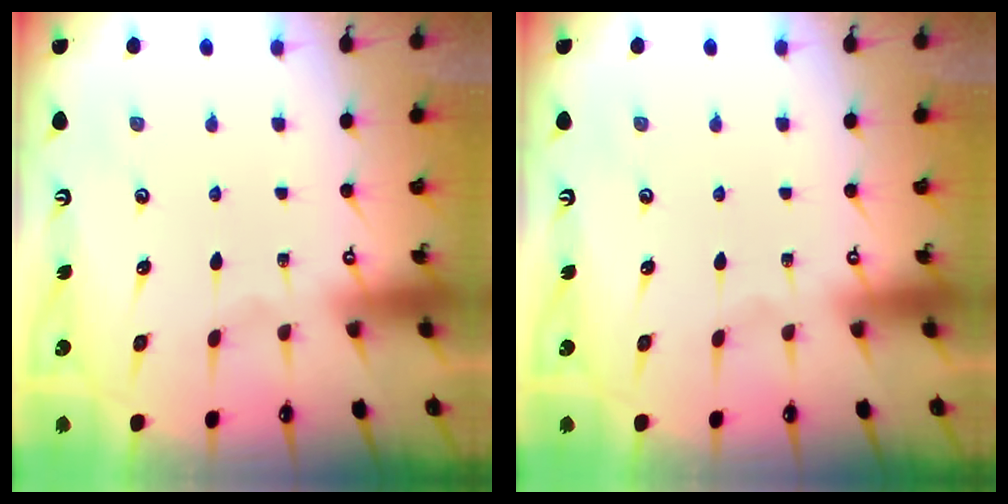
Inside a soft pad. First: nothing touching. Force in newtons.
{"total": 0.0}